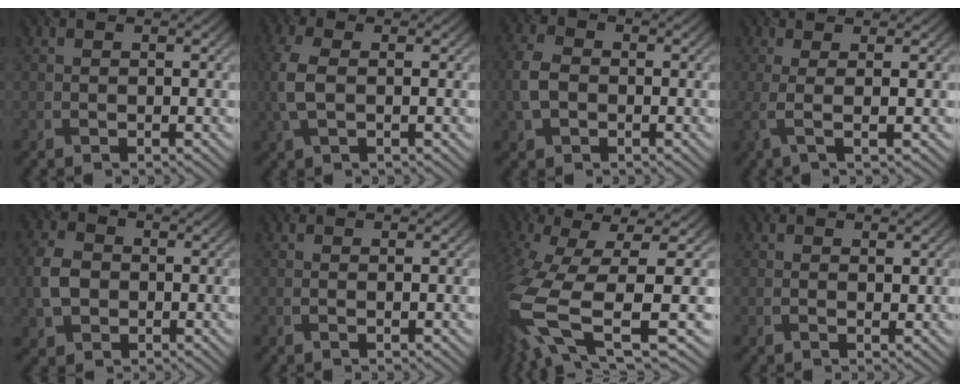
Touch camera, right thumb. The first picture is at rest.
{"total": 4.7, "force": [0.0, 2.6, 3.9], "torque": [-0.114, 0.002, -0.001]}
{"total": 4.8, "force": [-0.8, 3.6, 3.2], "torque": [-0.092, 0.002, -0.021]}
{"total": 3.3, "force": [0.4, 0.5, 3.2], "torque": [-0.061, 0.005, 0.001]}
{"total": 5.2, "force": [-0.6, 4.1, 3.1], "torque": [-0.087, 0.000, -0.018]}
{"total": 0.0}
{"total": 13.5, "force": [-2.6, 4.8, 12.3], "torque": [-0.282, -0.033, -0.031]}
{"total": 0.7, "force": [0.5, 0.4, 0.3], "torque": [-0.004, -0.003, 0.009]}